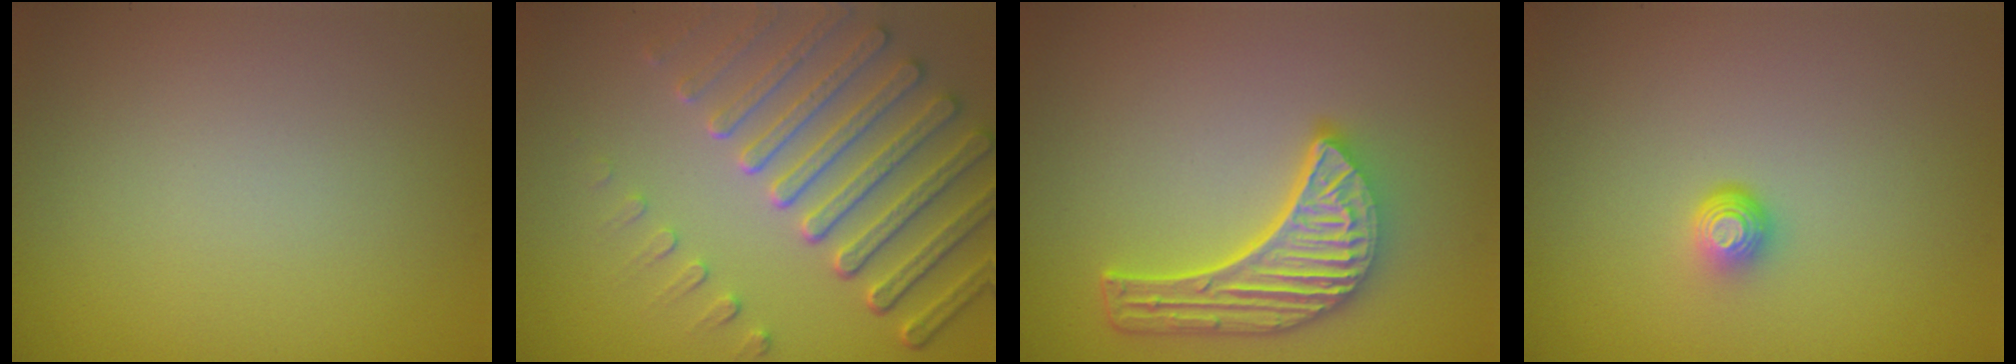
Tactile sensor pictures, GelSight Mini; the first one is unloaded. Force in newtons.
{"total": 6.4, "press": 5.2, "slide": 3.8}
{"total": 5.9, "press": 4.6, "slide": 3.8}
{"total": 1.5, "press": 0.9, "slide": 1.2}